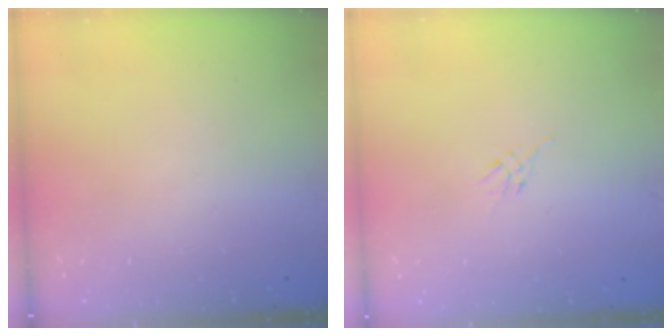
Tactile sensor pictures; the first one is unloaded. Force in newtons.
{"total": 2.6, "press": 2.5, "slide": 0.7}